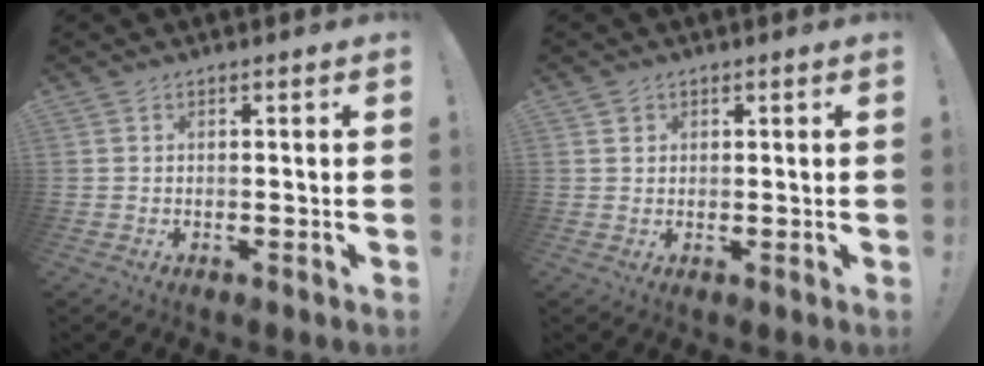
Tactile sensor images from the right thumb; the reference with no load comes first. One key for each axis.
{"total": 1.5, "fx": 0.8, "fy": 1.3, "fz": 0.1, "tx": 0.002, "ty": 0.000, "tz": 0.014}